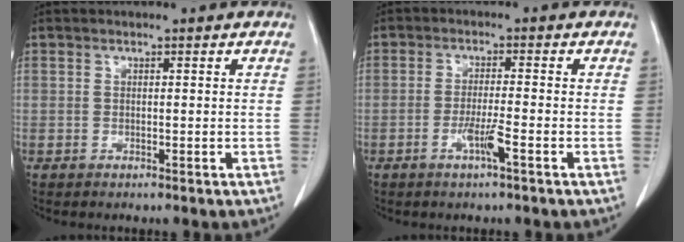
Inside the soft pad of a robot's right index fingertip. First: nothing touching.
{"total": 3.6, "force": [-1.6, -0.4, 3.1], "torque": [-0.063, -0.007, -0.033]}